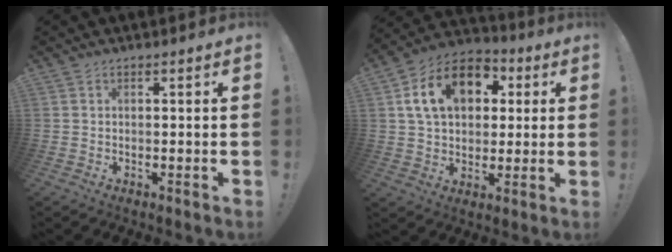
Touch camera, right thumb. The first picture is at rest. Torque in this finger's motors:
{"motor_torque": [1.75, 2.93, 1.00, 0.19, 0.47]}